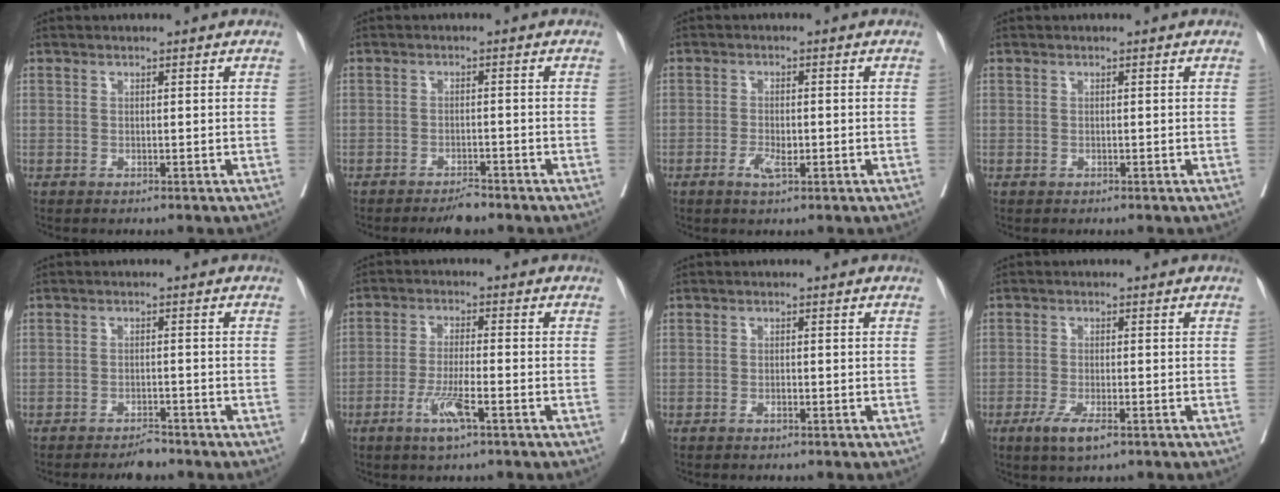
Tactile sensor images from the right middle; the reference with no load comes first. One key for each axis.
{"total": 2.6, "fx": -2.3, "fy": 0.3, "fz": 1.2, "tx": -0.024, "ty": -0.004, "tz": -0.036}
{"total": 2.7, "fx": -1.1, "fy": 0.9, "fz": 2.3, "tx": -0.042, "ty": 0.001, "tz": -0.017}
{"total": 0.0}
{"total": 2.3, "fx": -2.1, "fy": 0.4, "fz": 0.9, "tx": -0.018, "ty": -0.004, "tz": -0.033}
{"total": 5.9, "fx": -2.9, "fy": 0.4, "fz": 5.1, "tx": -0.099, "ty": -0.008, "tz": -0.054}
{"total": 0.7, "fx": -0.4, "fy": 0.2, "fz": 0.6, "tx": -0.012, "ty": 0.001, "tz": -0.008}
{"total": 4.3, "fx": -2.4, "fy": 1.0, "fz": 3.4, "tx": -0.069, "ty": -0.008, "tz": -0.039}